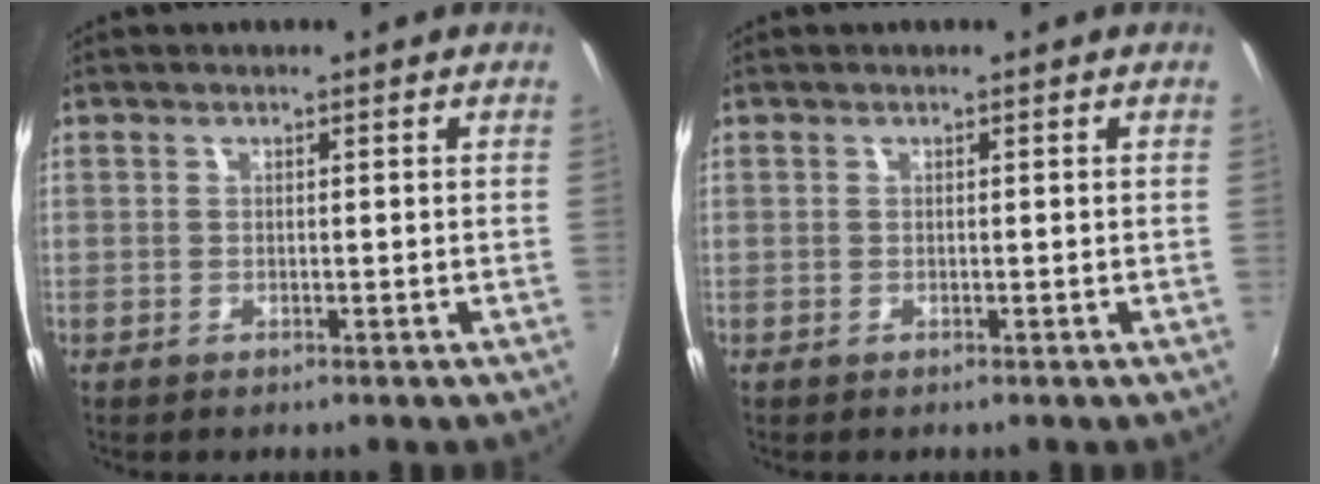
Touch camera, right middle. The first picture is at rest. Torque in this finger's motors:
{"motor_torque": [0.00, 0.00, 0.00, 0.00]}